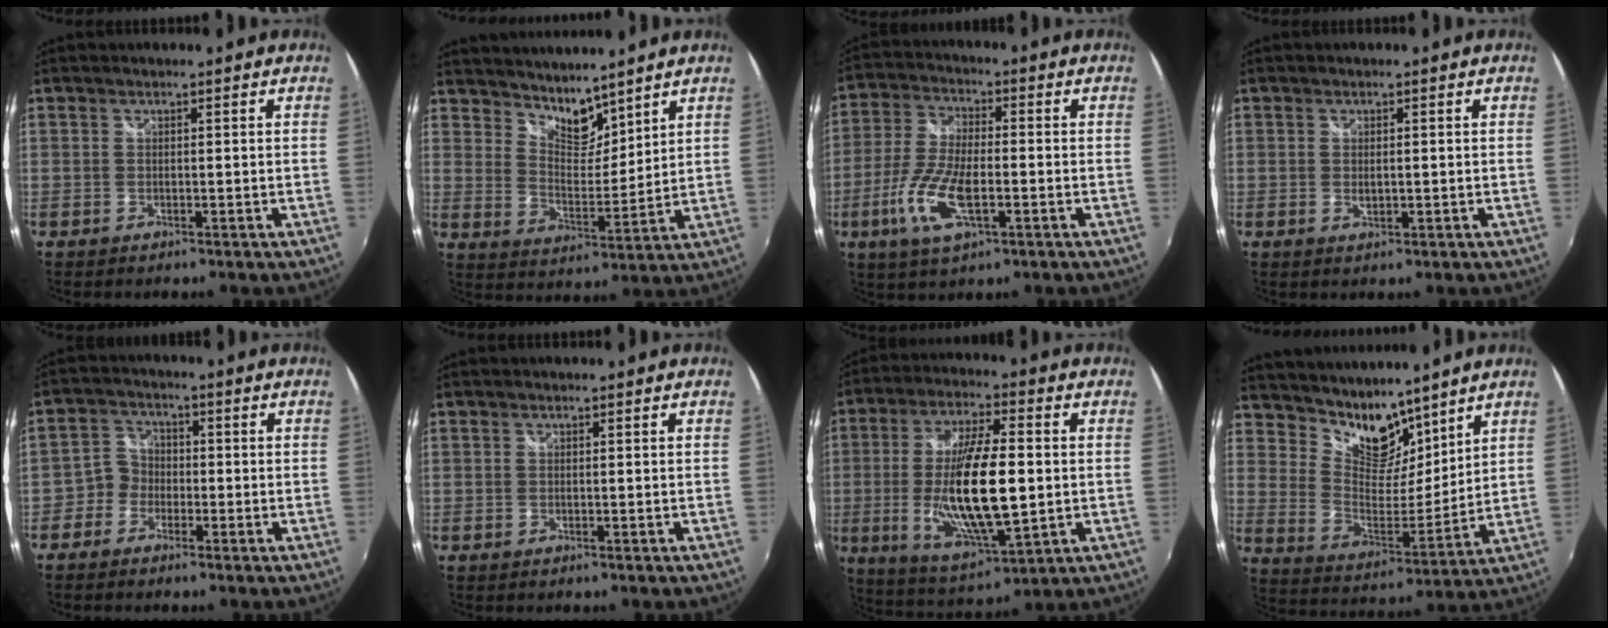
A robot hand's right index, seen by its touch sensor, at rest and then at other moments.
{"total": 7.9, "force": [6.9, 2.8, 2.6], "torque": [-0.031, -0.002, 0.125]}
{"total": 11.6, "force": [-3.9, 4.1, 10.1], "torque": [-0.219, -0.007, -0.078]}
{"total": 1.7, "force": [0.0, 1.1, 1.3], "torque": [-0.023, -0.002, 0.003]}
{"total": 4.1, "force": [-2.2, 3.4, 0.2], "torque": [-0.004, 0.018, -0.051]}
{"total": 0.0}
{"total": 18.2, "force": [-1.3, 5.5, 17.3], "torque": [-0.330, -0.014, -0.013]}
{"total": 12.3, "force": [10.0, 5.7, 4.4], "torque": [-0.083, -0.004, 0.186]}